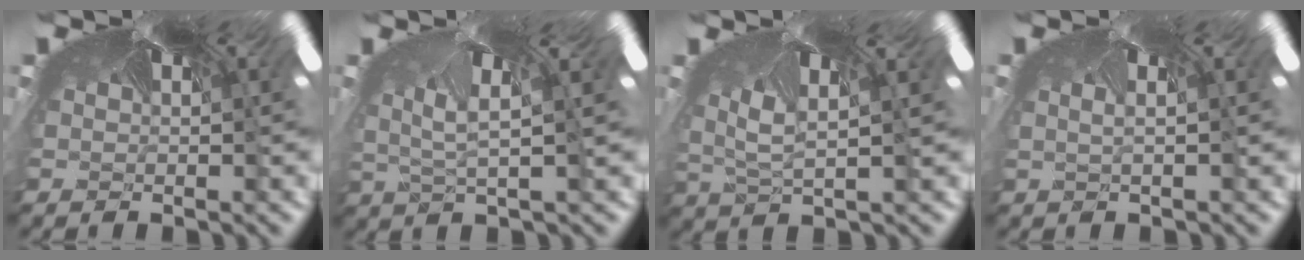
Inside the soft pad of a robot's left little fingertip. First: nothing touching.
{"total": 3.0, "force": [-2.9, -0.2, -0.7], "torque": [-0.027, -0.057, -0.015]}
{"total": 3.1, "force": [-3.1, 0.0, -0.3], "torque": [-0.035, -0.062, -0.021]}
{"total": 2.6, "force": [-2.5, 0.3, 0.6], "torque": [-0.024, -0.033, -0.020]}